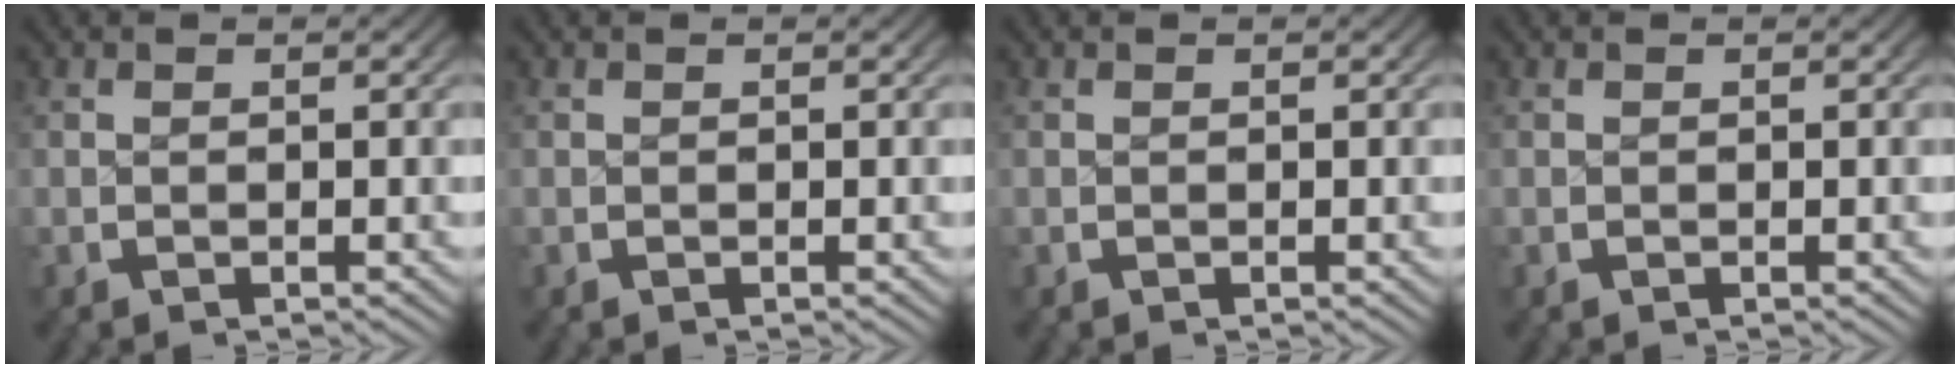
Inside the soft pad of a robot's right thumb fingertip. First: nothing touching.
{"total": 0.0}
{"total": 0.0}
{"total": 0.0}